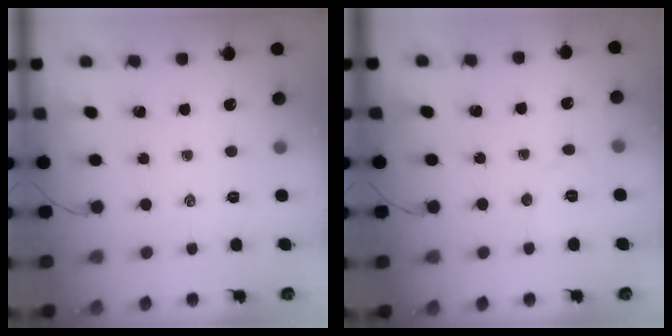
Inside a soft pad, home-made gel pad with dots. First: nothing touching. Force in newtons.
{"total": 4.7, "press": 4.6, "slide": 1.0}